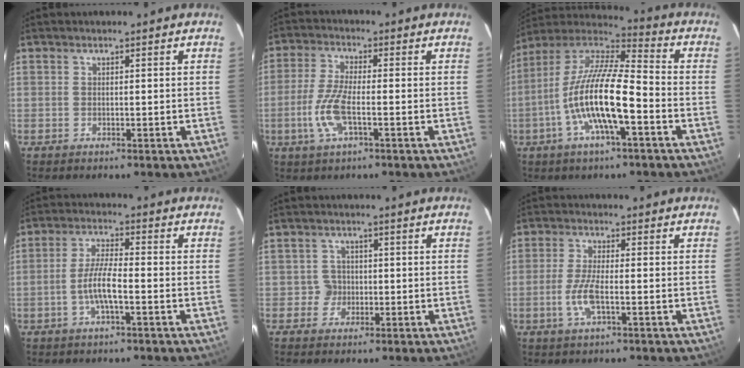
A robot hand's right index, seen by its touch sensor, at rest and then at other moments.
{"total": 7.7, "force": [-2.4, 2.0, 7.0], "torque": [-0.155, -0.003, -0.049]}
{"total": 17.1, "force": [-5.7, 3.8, 15.7], "torque": [-0.294, -0.011, -0.113]}
{"total": 5.9, "force": [-2.1, 0.8, 5.4], "torque": [-0.112, 0.004, -0.041]}
{"total": 2.7, "force": [-0.6, 2.6, -0.3], "torque": [0.011, 0.015, -0.007]}
{"total": 5.3, "force": [-1.8, 0.9, 4.9], "torque": [-0.105, -0.004, -0.036]}